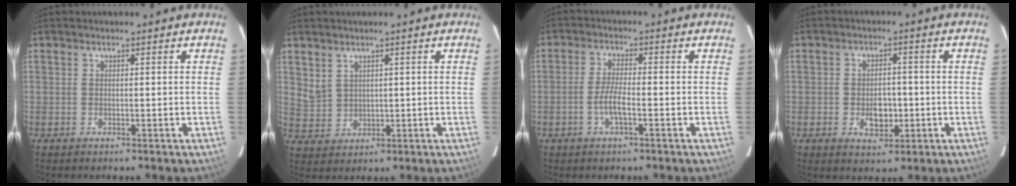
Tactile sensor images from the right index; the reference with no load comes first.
{"total": 3.9, "force": [2.5, 2.7, 1.1], "torque": [-0.019, 0.004, 0.066]}
{"total": 4.2, "force": [-1.7, 0.7, 3.7], "torque": [-0.078, -0.001, -0.033]}
{"total": 5.1, "force": [-1.2, 3.7, 3.3], "torque": [-0.057, 0.001, -0.011]}